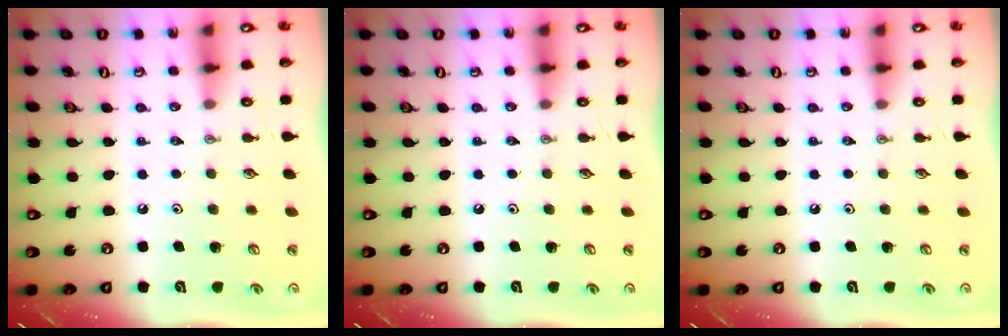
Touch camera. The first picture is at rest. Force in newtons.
{"total": 0.0}
{"total": 0.0}